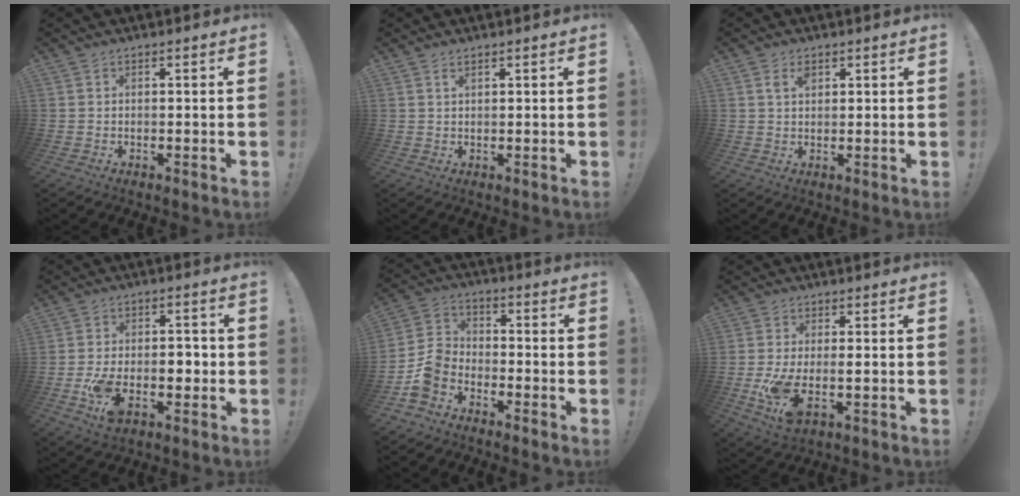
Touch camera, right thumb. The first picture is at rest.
{"total": 1.1, "force": [0.7, 0.2, 0.9], "torque": [-0.018, -0.001, 0.013]}
{"total": 3.7, "force": [2.1, 2.1, 2.3], "torque": [-0.034, -0.007, 0.037]}
{"total": 10.5, "force": [-2.7, 6.8, 7.5], "torque": [-0.142, 0.009, -0.046]}
{"total": 10.0, "force": [-6.5, 6.4, 4.0], "torque": [-0.074, 0.043, -0.118]}
{"total": 7.8, "force": [-1.7, 3.3, 6.8], "torque": [-0.140, -0.016, -0.029]}